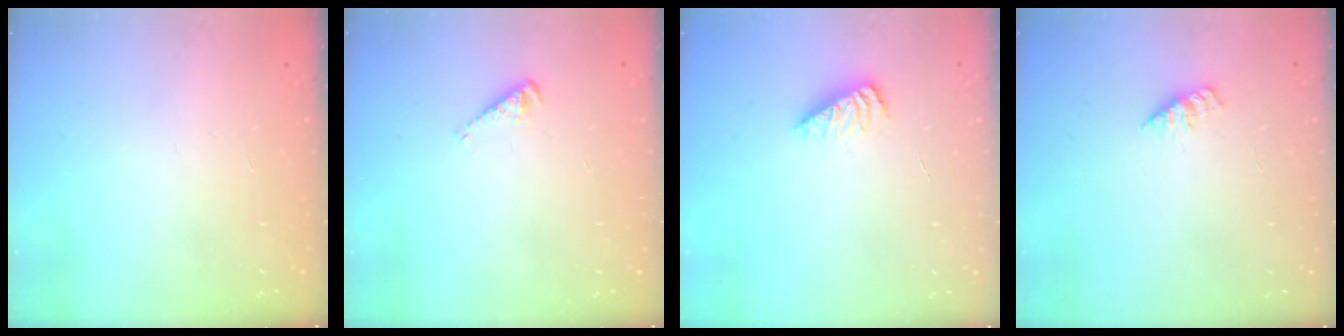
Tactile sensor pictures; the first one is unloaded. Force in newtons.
{"total": 2.9, "press": 2.9, "slide": 0.3}
{"total": 2.5, "press": 2.5, "slide": 0.4}
{"total": 1.4, "press": 1.3, "slide": 0.2}